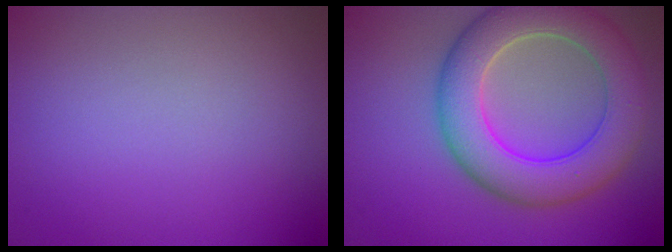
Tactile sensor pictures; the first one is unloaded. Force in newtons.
{"total": 8.2, "press": 8.2, "slide": 0.4}